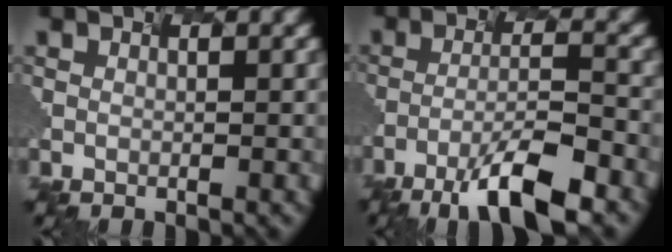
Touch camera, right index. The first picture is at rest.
{"total": 7.5, "force": [-6.0, 0.3, 4.6], "torque": [-0.097, -0.004, -0.072]}